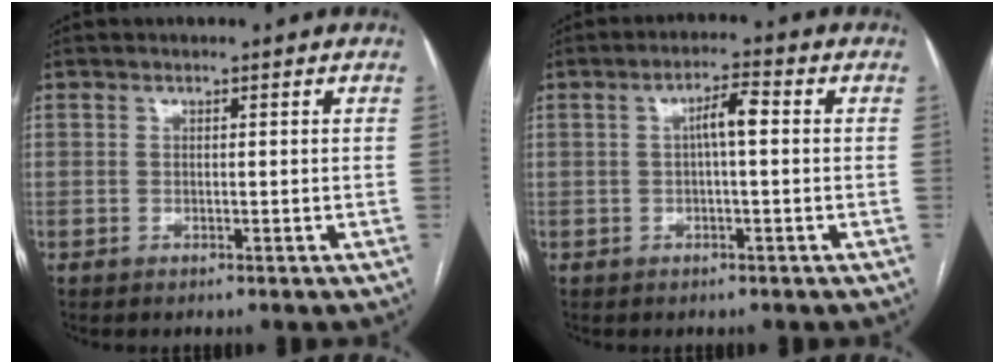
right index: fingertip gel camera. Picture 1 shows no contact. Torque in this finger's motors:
{"motor_torque": [0.37, 0.00, 0.22, 0.06]}